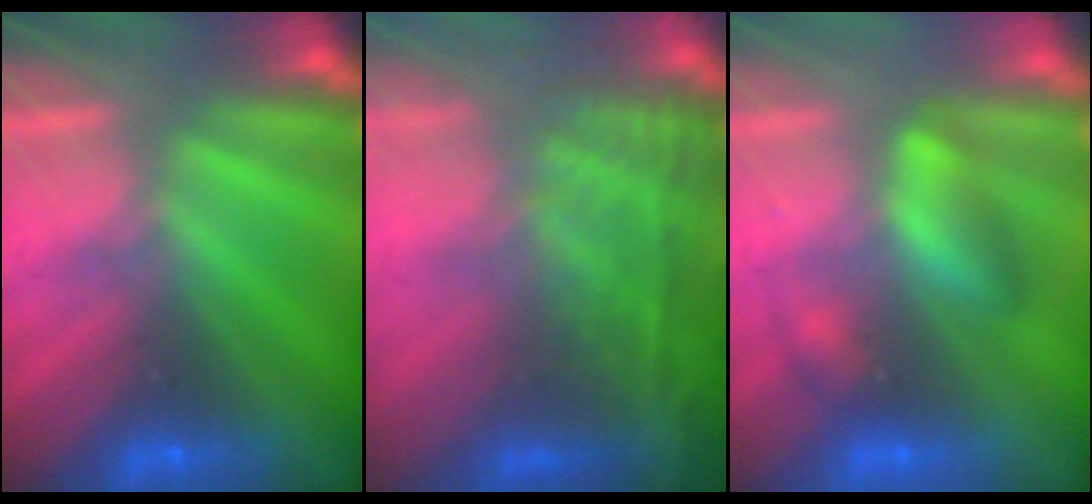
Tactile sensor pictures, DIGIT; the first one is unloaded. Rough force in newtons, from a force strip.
{"total": 7.7}
{"total": 2.7}